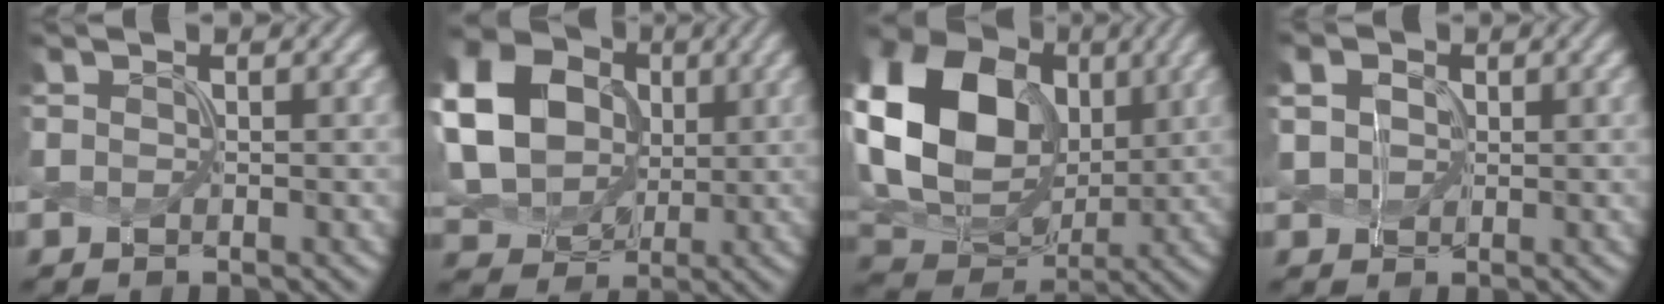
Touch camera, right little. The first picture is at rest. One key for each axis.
{"total": 13.0, "fx": 2.4, "fy": 11.0, "fz": 6.6, "tx": -0.206, "ty": 0.027, "tz": 0.081}
{"total": 13.2, "fx": 2.0, "fy": 9.9, "fz": 8.5, "tx": -0.205, "ty": 0.015, "tz": 0.061}
{"total": 0.8, "fx": -0.2, "fy": 0.8, "fz": -0.2, "tx": -0.023, "ty": 0.000, "tz": 0.025}